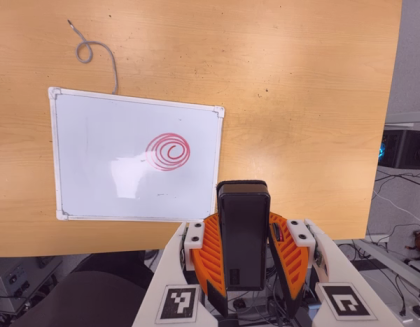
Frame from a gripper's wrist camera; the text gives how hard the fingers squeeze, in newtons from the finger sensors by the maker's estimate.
{"total": 8.0, "left": 6.4, "right": 9.6}